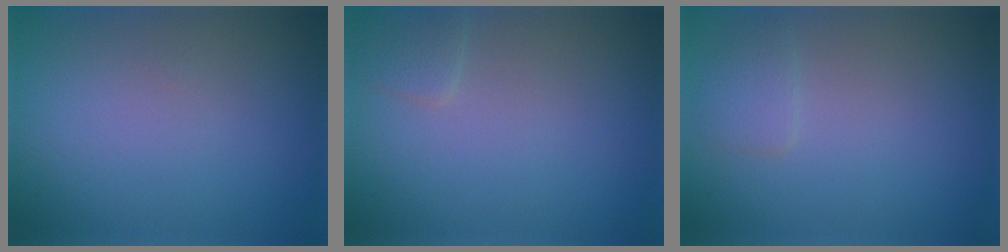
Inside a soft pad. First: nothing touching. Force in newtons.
{"total": 1.3, "press": 1.3, "slide": 0.1}
{"total": 1.3, "press": 1.3, "slide": 0.1}